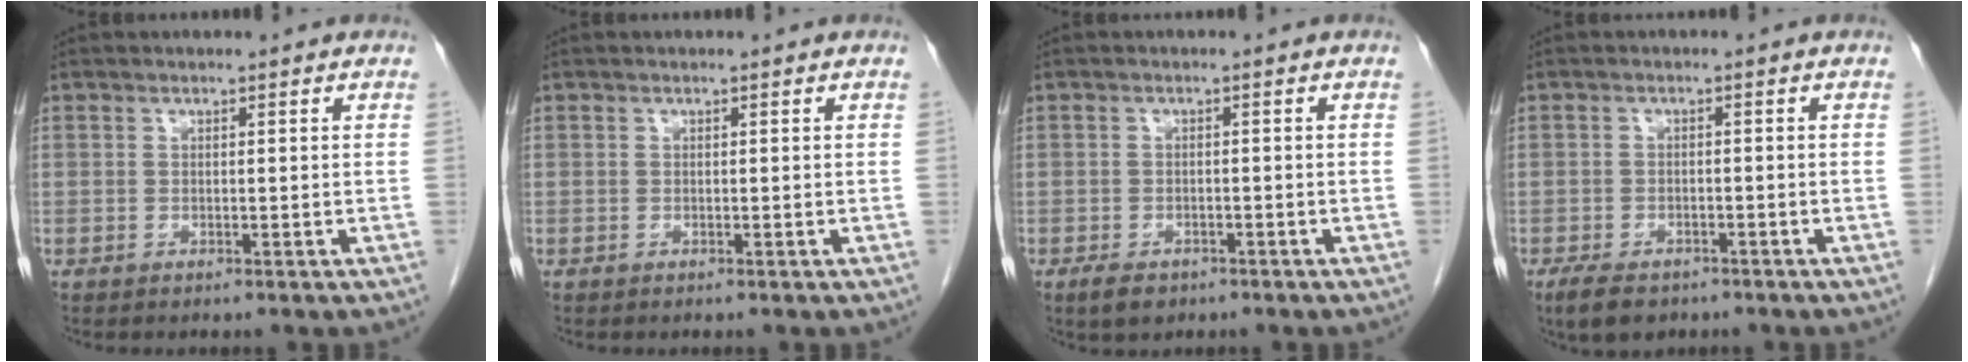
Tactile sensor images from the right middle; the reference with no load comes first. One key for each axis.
{"total": 0.0}
{"total": 3.1, "fx": -2.1, "fy": 1.7, "fz": 1.5, "tx": -0.030, "ty": -0.002, "tz": -0.027}
{"total": 5.5, "fx": -3.9, "fy": 2.6, "fz": 2.7, "tx": -0.049, "ty": -0.007, "tz": -0.058}